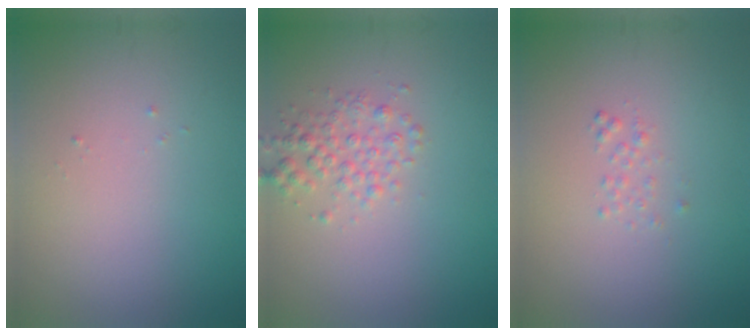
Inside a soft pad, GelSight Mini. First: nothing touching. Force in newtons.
{"total": 2.2, "press": 2.2, "slide": 0.0}
{"total": 0.7, "press": 0.7, "slide": 0.1}